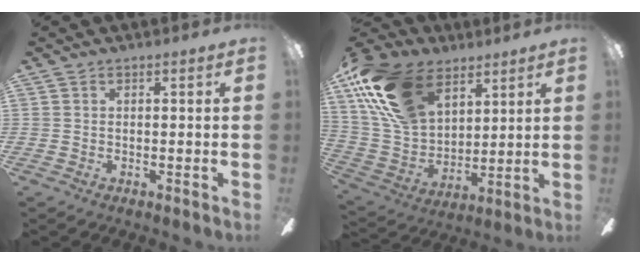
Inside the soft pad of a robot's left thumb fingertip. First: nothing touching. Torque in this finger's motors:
{"motor_torque": [2.00, 2.05, 1.46, -1.31, 0.19]}